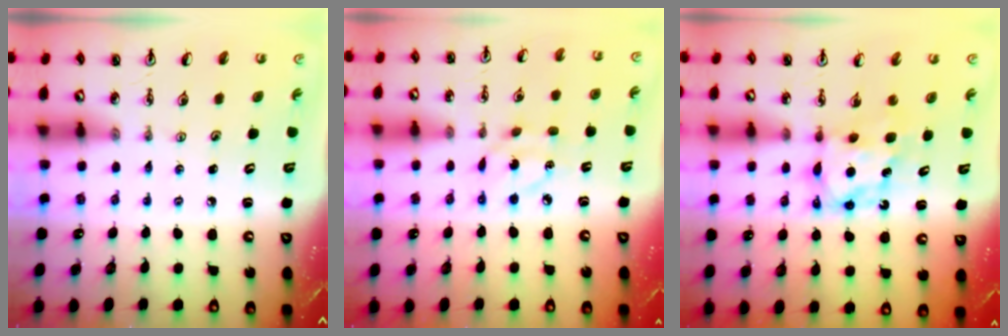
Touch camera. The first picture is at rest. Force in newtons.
{"total": 5.3, "press": 5.3, "slide": 0.3}
{"total": 6.6, "press": 6.6, "slide": 0.2}